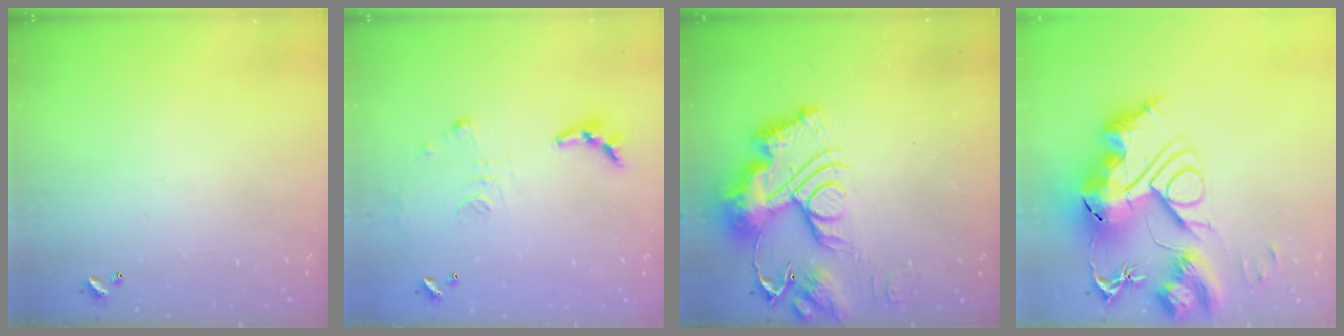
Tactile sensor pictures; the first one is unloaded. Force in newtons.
{"total": 9.3, "press": 9.3, "slide": 0.8}
{"total": 17.9, "press": 17.8, "slide": 1.9}
{"total": 0.7, "press": 0.7, "slide": 0.0}